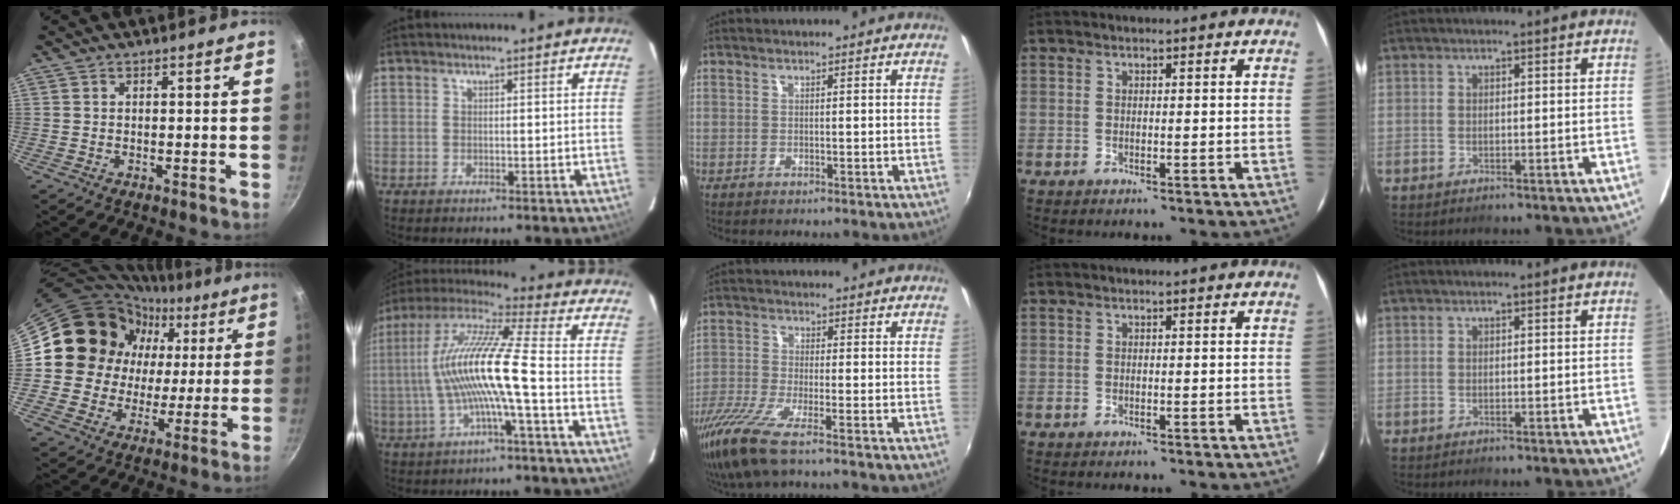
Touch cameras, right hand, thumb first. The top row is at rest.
{"thumb": {"total": 16.4, "force": [4.4, 14.9, 5.3], "torque": [-0.057, 0.007, 0.072]}, "index": {"total": 14.8, "force": [-2.4, 0.1, 14.6], "torque": [-0.272, 0.004, -0.045]}, "middle": {"total": 9.6, "force": [-6.9, 0.7, 6.7], "torque": [-0.157, -0.035, -0.135]}}